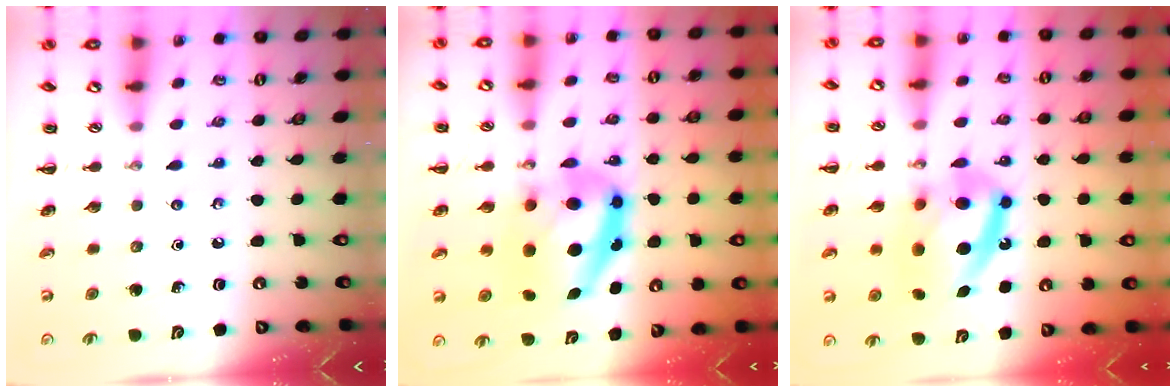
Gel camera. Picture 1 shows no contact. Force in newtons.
{"total": 13.1, "press": 12.8, "slide": 2.9}
{"total": 15.1, "press": 14.5, "slide": 4.1}